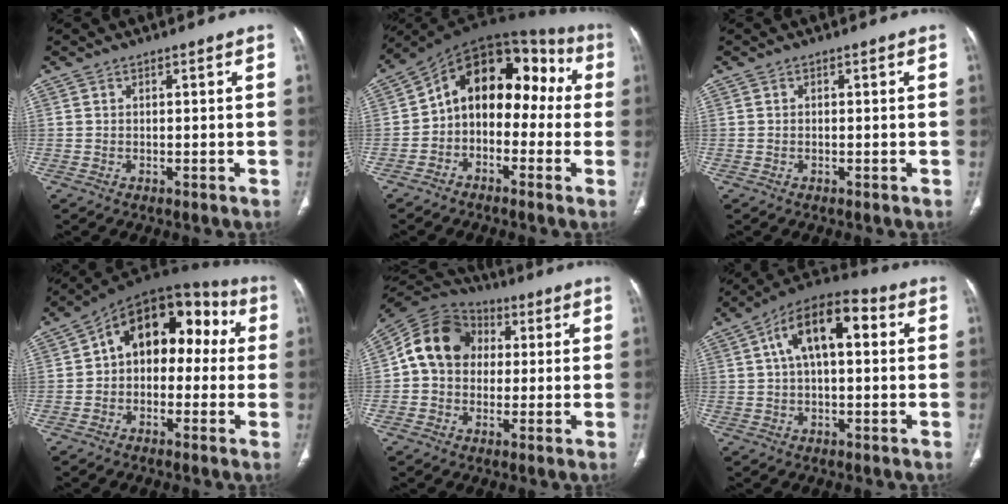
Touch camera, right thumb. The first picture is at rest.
{"total": 15.9, "force": [-0.2, 10.5, 11.9], "torque": [-0.123, 0.067, -0.020]}
{"total": 0.0}
{"total": 16.0, "force": [1.9, 10.4, 11.9], "torque": [-0.119, 0.058, 0.014]}
{"total": 13.1, "force": [1.5, 10.8, 7.2], "torque": [-0.115, 0.028, 0.013]}
{"total": 14.0, "force": [3.3, 6.6, 11.8], "torque": [-0.198, 0.033, 0.048]}